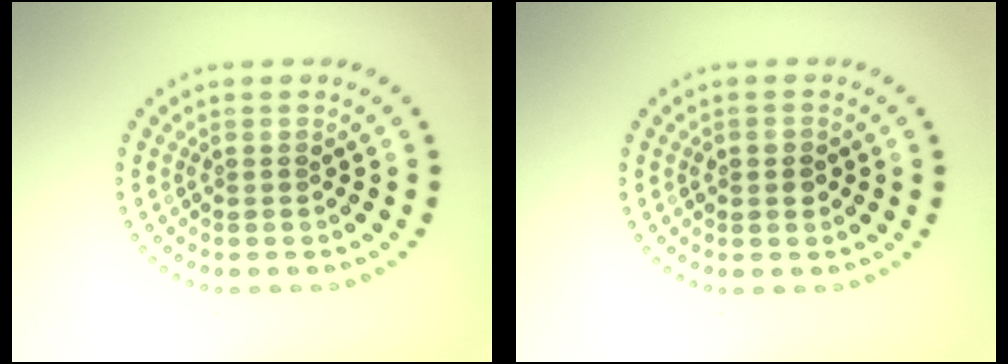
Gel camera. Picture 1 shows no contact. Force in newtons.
{"total": 1.4, "press": 1.4, "slide": 0.3}